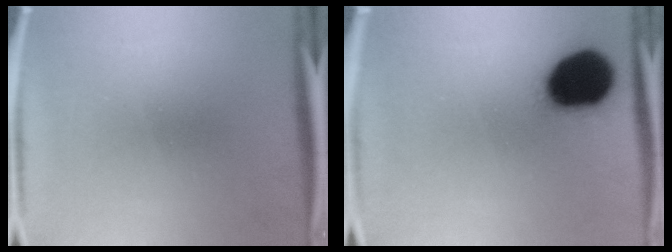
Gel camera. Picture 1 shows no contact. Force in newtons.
{"total": 19.3}